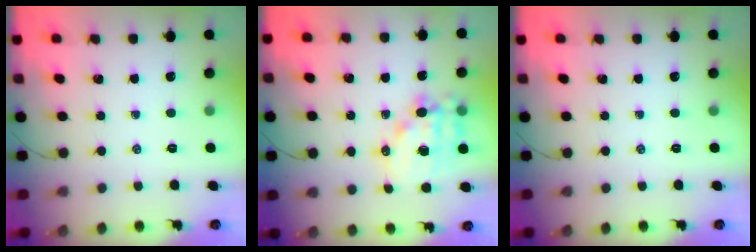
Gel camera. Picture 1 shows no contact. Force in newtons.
{"total": 13.8, "press": 13.4, "slide": 3.1}
{"total": 0.0}